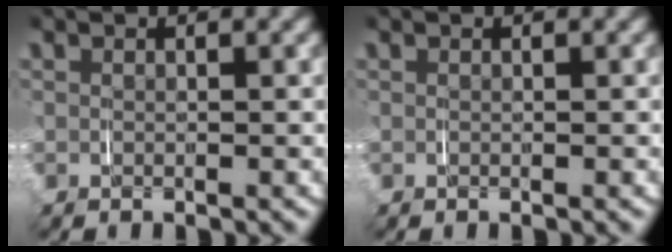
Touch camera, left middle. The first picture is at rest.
{"total": 0.0}